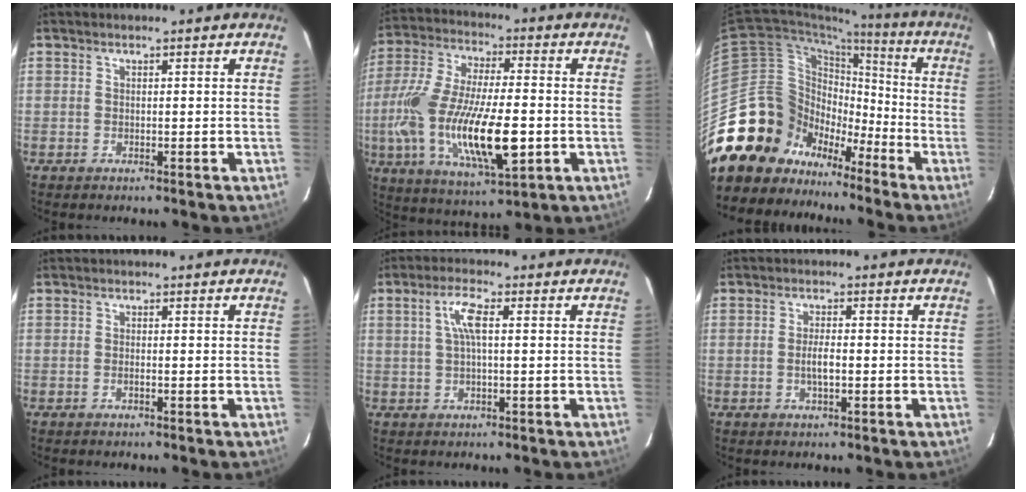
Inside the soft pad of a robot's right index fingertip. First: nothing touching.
{"total": 22.4, "force": [-4.8, 7.4, 20.6], "torque": [-0.416, -0.030, -0.083]}
{"total": 20.5, "force": [-12.6, 15.0, 6.1], "torque": [-0.154, 0.058, -0.210]}
{"total": 0.7, "force": [-0.4, 0.2, 0.6], "torque": [-0.014, 0.001, -0.008]}
{"total": 4.5, "force": [0.8, 0.8, 4.4], "torque": [-0.086, 0.007, 0.015]}
{"total": 2.7, "force": [-0.6, 0.7, 2.5], "torque": [-0.047, -0.003, -0.011]}